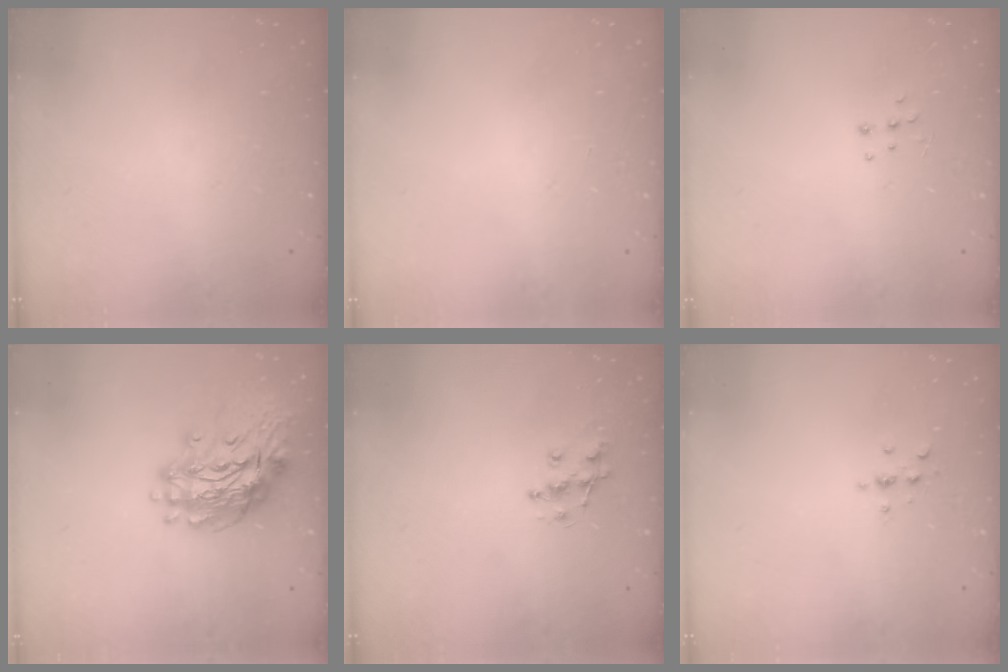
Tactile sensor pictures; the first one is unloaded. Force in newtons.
{"total": 0.0}
{"total": 4.3, "press": 4.3, "slide": 0.4}
{"total": 17.0, "press": 16.8, "slide": 2.5}
{"total": 8.5, "press": 8.4, "slide": 0.6}
{"total": 2.3, "press": 2.3, "slide": 0.2}